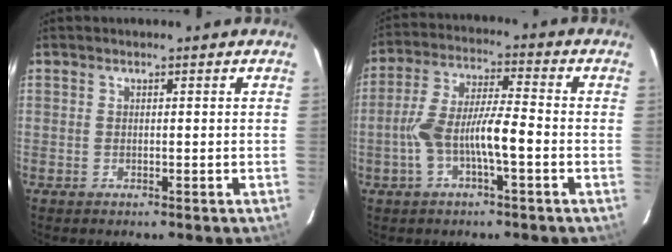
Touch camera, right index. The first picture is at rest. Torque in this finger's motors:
{"motor_torque": [0.42, -0.16, 0.56, 0.16]}